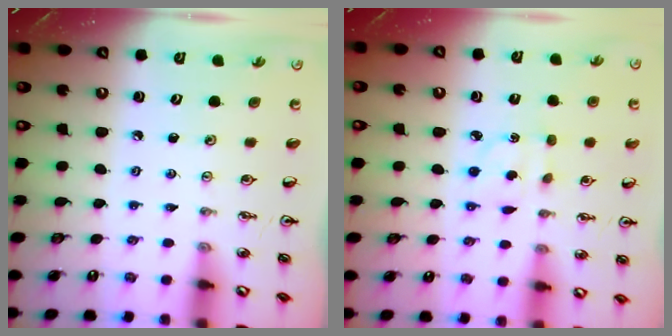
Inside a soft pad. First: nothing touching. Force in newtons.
{"total": 2.0, "press": 2.0, "slide": 0.4}